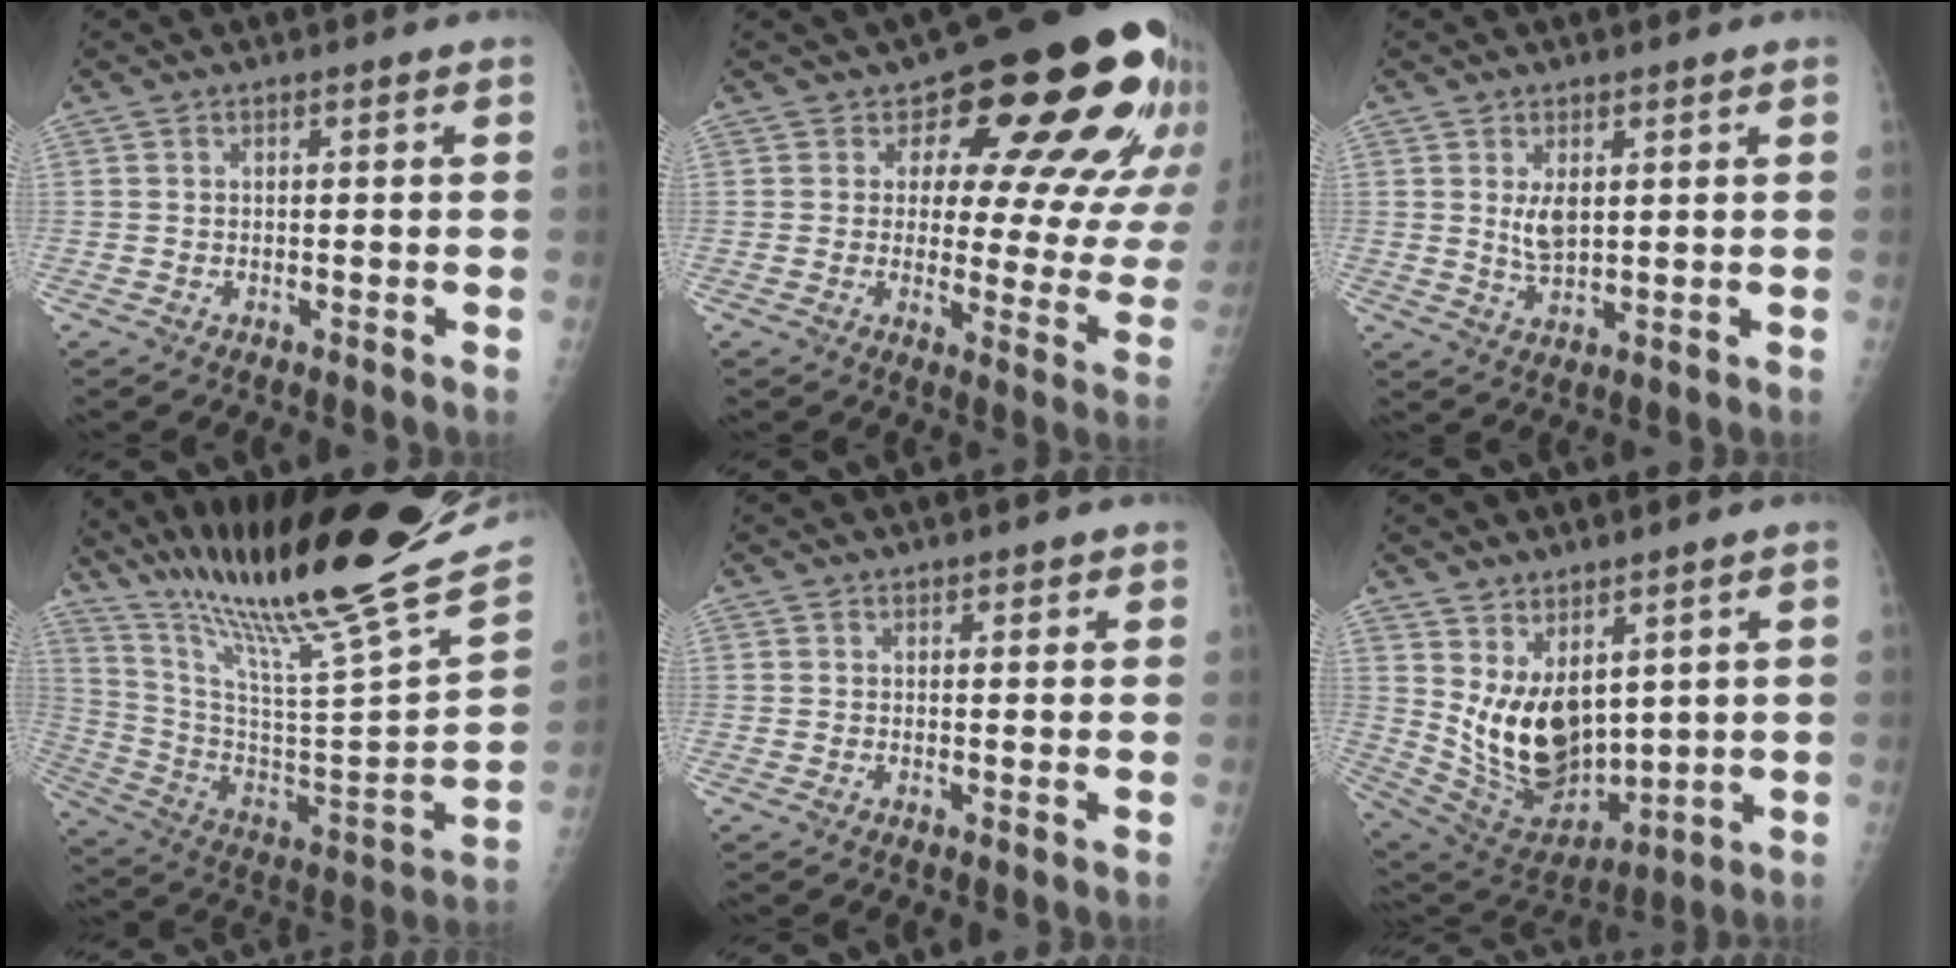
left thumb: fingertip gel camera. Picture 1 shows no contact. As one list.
[{"total": 20.4, "force": [12.6, 9.7, 12.9], "torque": [-0.109, -0.069, 0.141]}, {"total": 4.5, "force": [1.5, 2.3, 3.6], "torque": [-0.059, -0.017, 0.037]}, {"total": 33.4, "force": [26.3, 3.0, 20.4], "torque": [-0.321, -0.125, 0.410]}, {"total": 1.4, "force": [1.2, 0.6, 0.5], "torque": [0.002, -0.005, 0.013]}, {"total": 13.8, "force": [3.9, 8.4, 10.2], "torque": [-0.143, -0.043, 0.105]}]